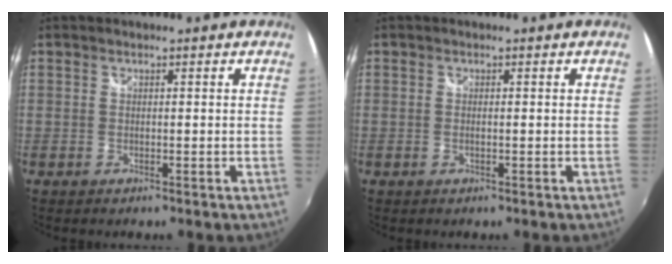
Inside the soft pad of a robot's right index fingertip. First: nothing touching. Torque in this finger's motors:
{"motor_torque": [-0.33, -0.02, -0.01, -0.01]}